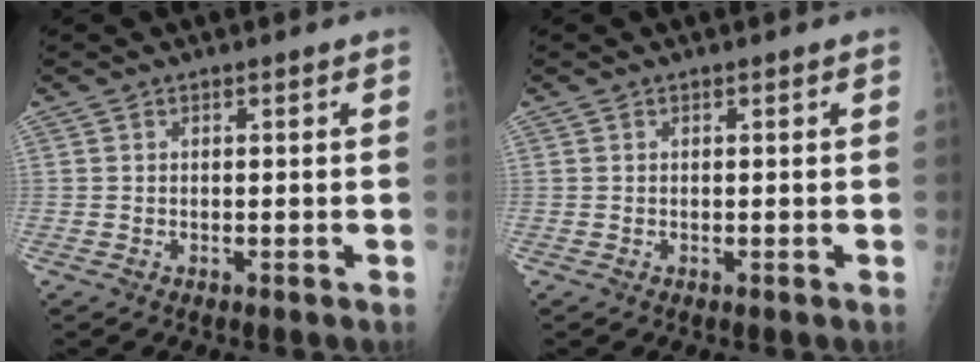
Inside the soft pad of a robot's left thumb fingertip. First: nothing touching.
{"total": 0.0}